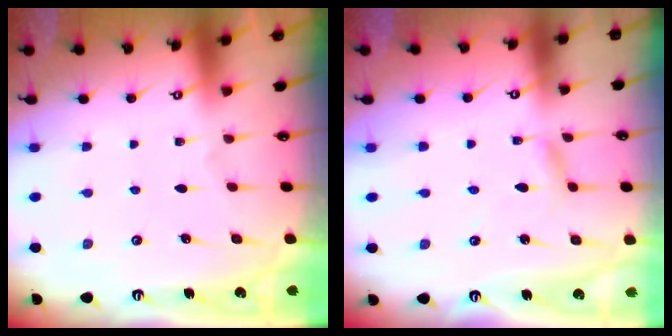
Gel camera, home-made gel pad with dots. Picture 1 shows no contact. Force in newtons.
{"total": 2.3, "press": 2.3, "slide": 0.1}